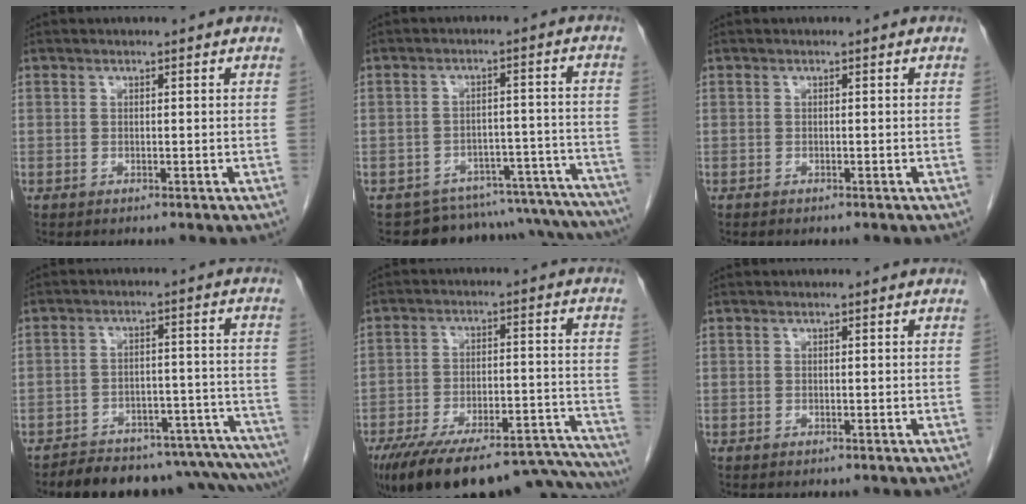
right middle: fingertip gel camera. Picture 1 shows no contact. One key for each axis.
{"total": 18.7, "fx": -18.2, "fy": 4.1, "fz": 2.1, "tx": 0.002, "ty": 0.043, "tz": -0.208}
{"total": 1.1, "fx": -0.9, "fy": 0.3, "fz": 0.5, "tx": -0.015, "ty": -0.003, "tz": -0.010}
{"total": 19.9, "fx": -18.6, "fy": 4.1, "fz": 5.9, "tx": -0.024, "ty": 0.026, "tz": -0.233}
{"total": 26.6, "fx": -23.4, "fy": 5.3, "fz": 11.3, "tx": -0.139, "ty": -0.002, "tz": -0.326}
{"total": 0.0}